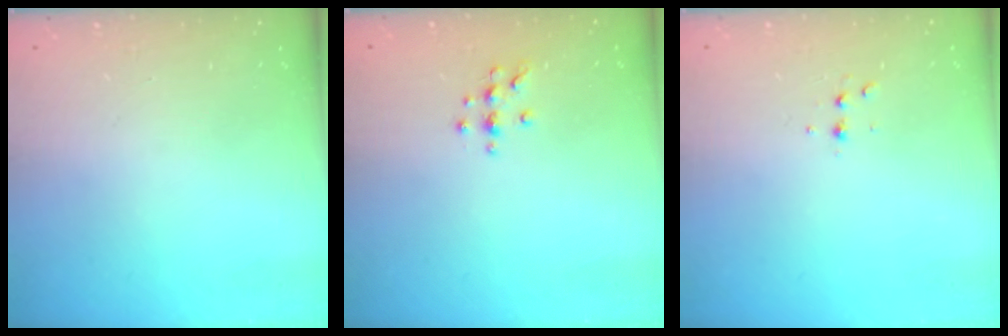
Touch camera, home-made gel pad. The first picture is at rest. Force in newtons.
{"total": 6.3, "press": 6.2, "slide": 0.7}
{"total": 3.7, "press": 3.5, "slide": 1.1}